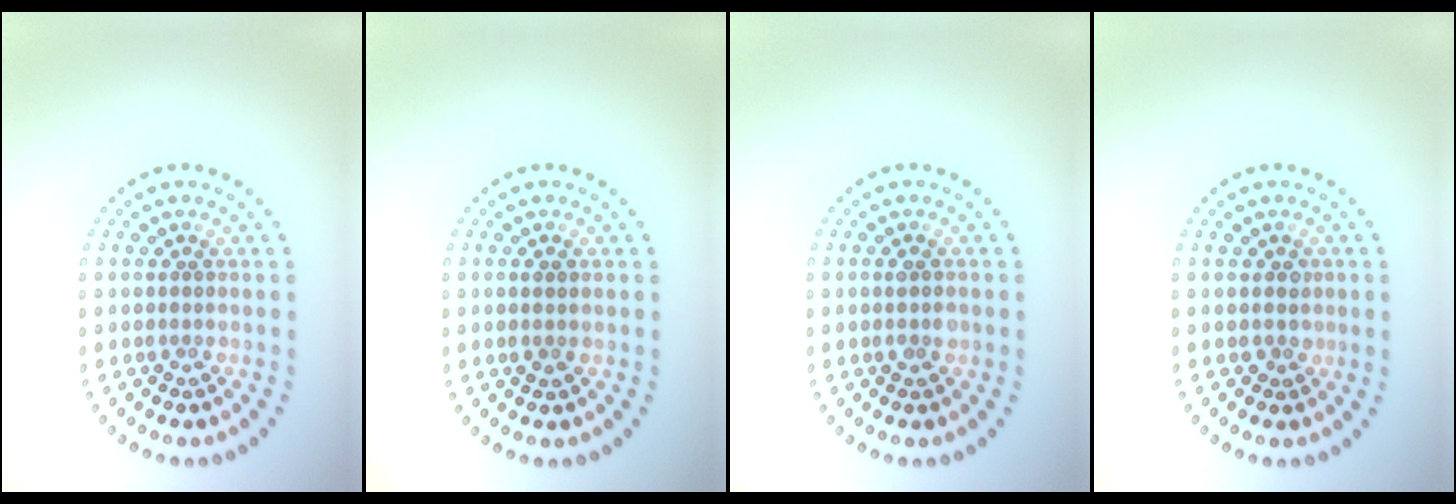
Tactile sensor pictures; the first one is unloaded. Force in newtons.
{"total": 0.9, "press": 0.8, "slide": 0.2}
{"total": 1.2, "press": 1.2, "slide": 0.3}
{"total": 1.0, "press": 0.8, "slide": 0.6}